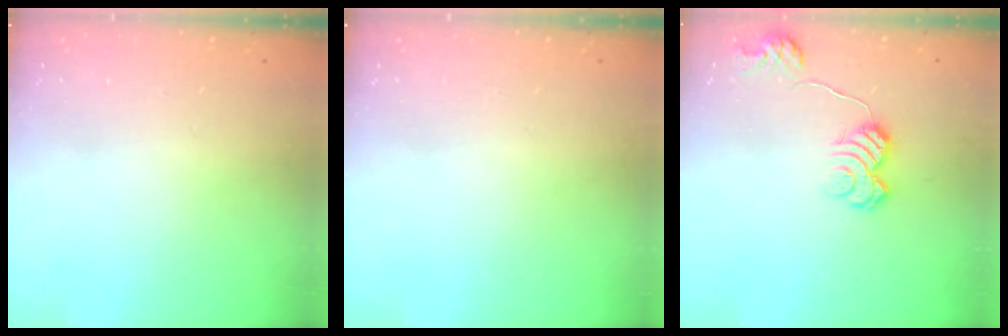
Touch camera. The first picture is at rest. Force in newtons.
{"total": 0.0}
{"total": 10.9, "press": 10.8, "slide": 0.8}